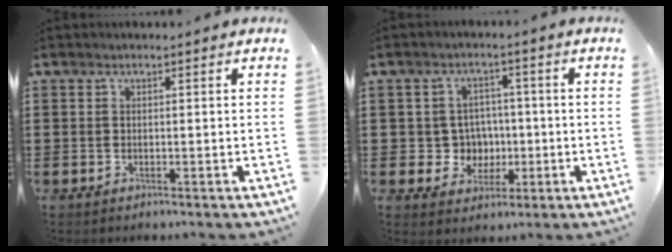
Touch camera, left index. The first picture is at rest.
{"total": 5.1, "force": [-0.2, 4.9, 1.5], "torque": [-0.041, 0.009, -0.005]}